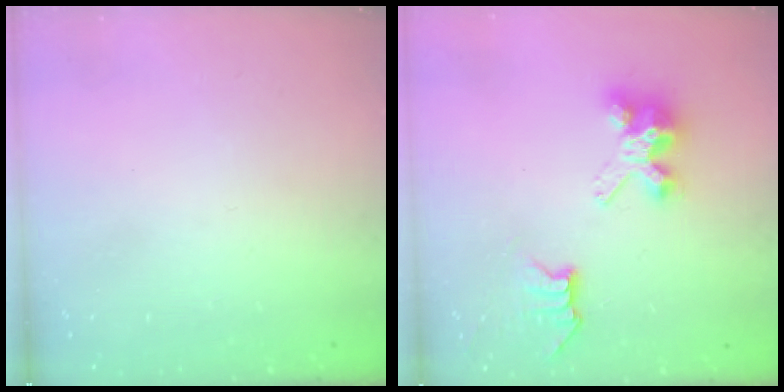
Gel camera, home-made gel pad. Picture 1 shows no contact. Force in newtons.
{"total": 7.4, "press": 7.4, "slide": 0.0}